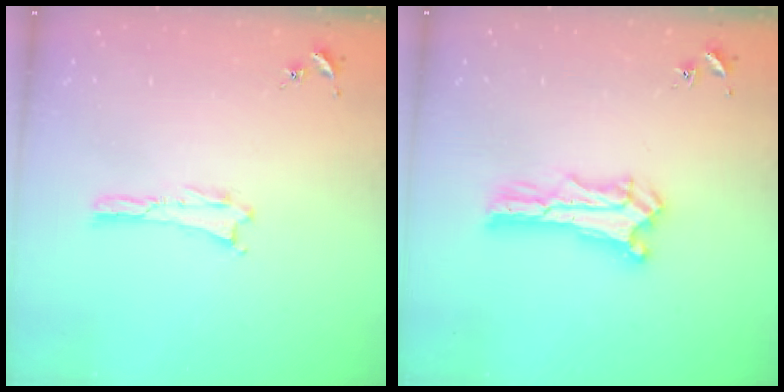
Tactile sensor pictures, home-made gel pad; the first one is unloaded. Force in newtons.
{"total": 1.5, "press": 1.5, "slide": 0.2}